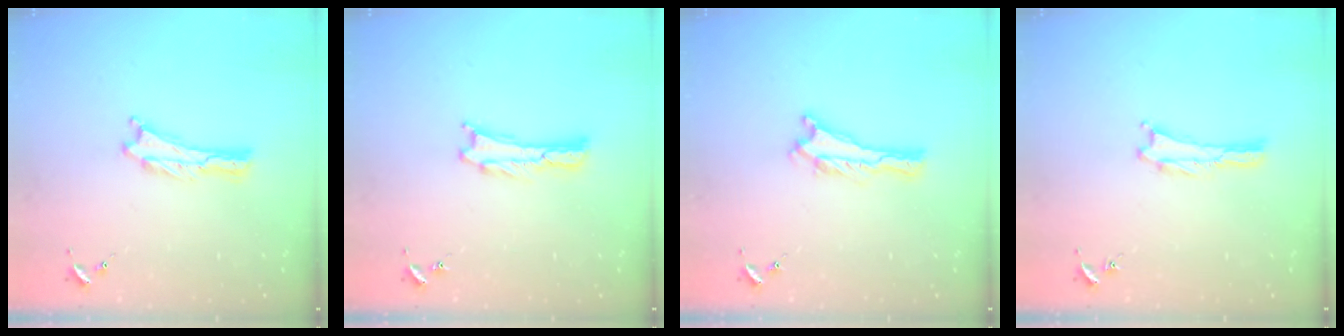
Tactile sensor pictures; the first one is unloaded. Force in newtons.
{"total": 0.0}
{"total": 0.0}
{"total": 0.0}